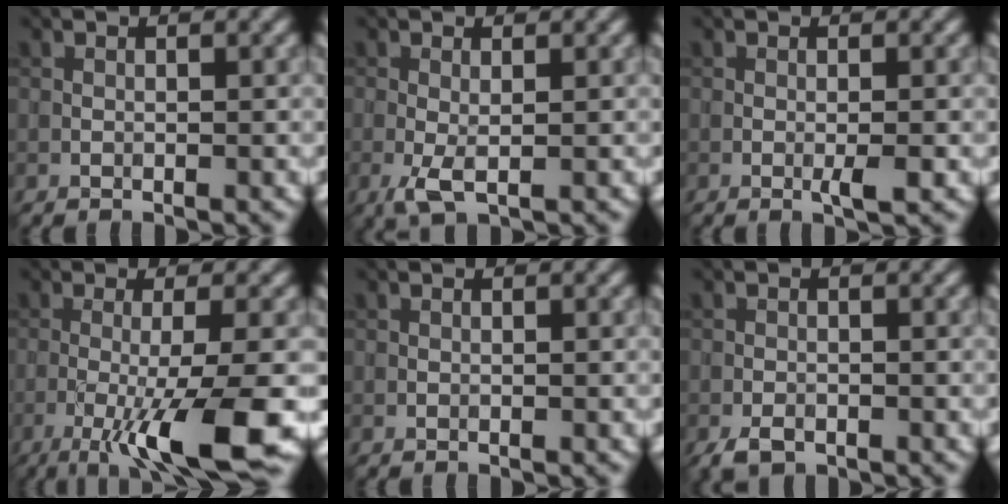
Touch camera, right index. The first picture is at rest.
{"total": 2.1, "force": [-0.4, 0.6, 1.9], "torque": [-0.046, -0.004, -0.010]}
{"total": 1.4, "force": [-0.4, 0.0, 1.3], "torque": [-0.023, -0.002, -0.009]}
{"total": 9.6, "force": [-3.6, 1.4, 8.8], "torque": [-0.128, -0.002, -0.062]}
{"total": 0.0}
{"total": 1.8, "force": [-1.2, 1.0, 1.0], "torque": [-0.019, -0.004, -0.025]}